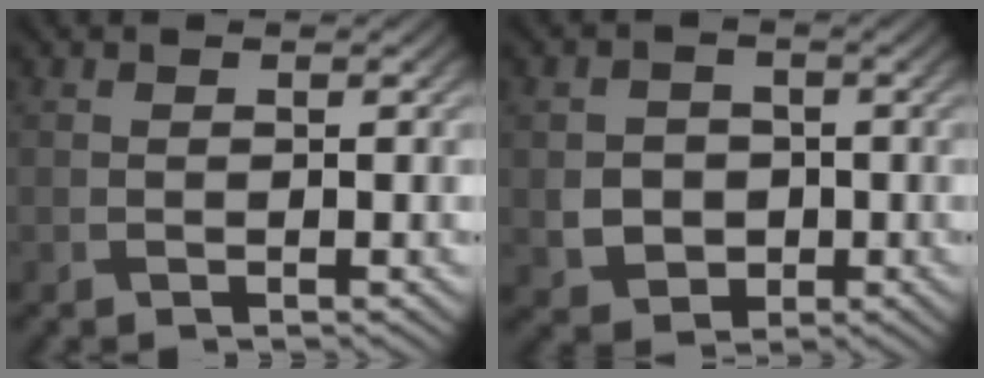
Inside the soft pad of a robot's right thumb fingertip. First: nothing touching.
{"total": 4.7, "force": [-0.7, 4.3, 1.8], "torque": [-0.041, -0.006, -0.024]}